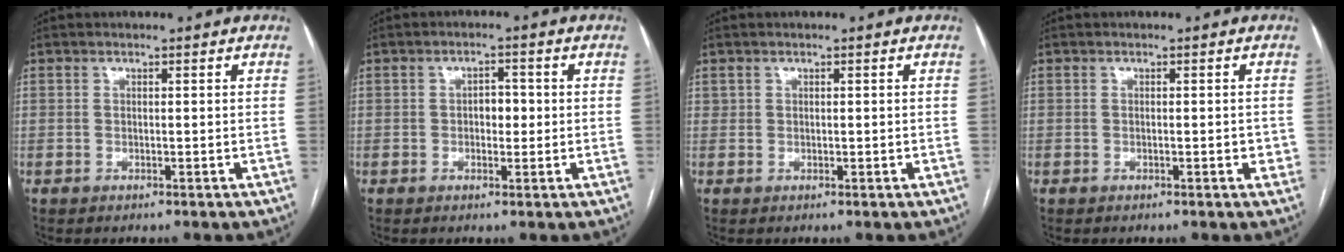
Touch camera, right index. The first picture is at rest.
{"total": 2.8, "force": [-0.1, 1.6, 2.3], "torque": [-0.030, 0.007, -0.001]}
{"total": 0.7, "force": [0.4, 0.5, 0.1], "torque": [0.003, 0.003, 0.007]}
{"total": 1.5, "force": [-0.2, 0.7, 1.3], "torque": [-0.016, 0.000, -0.001]}